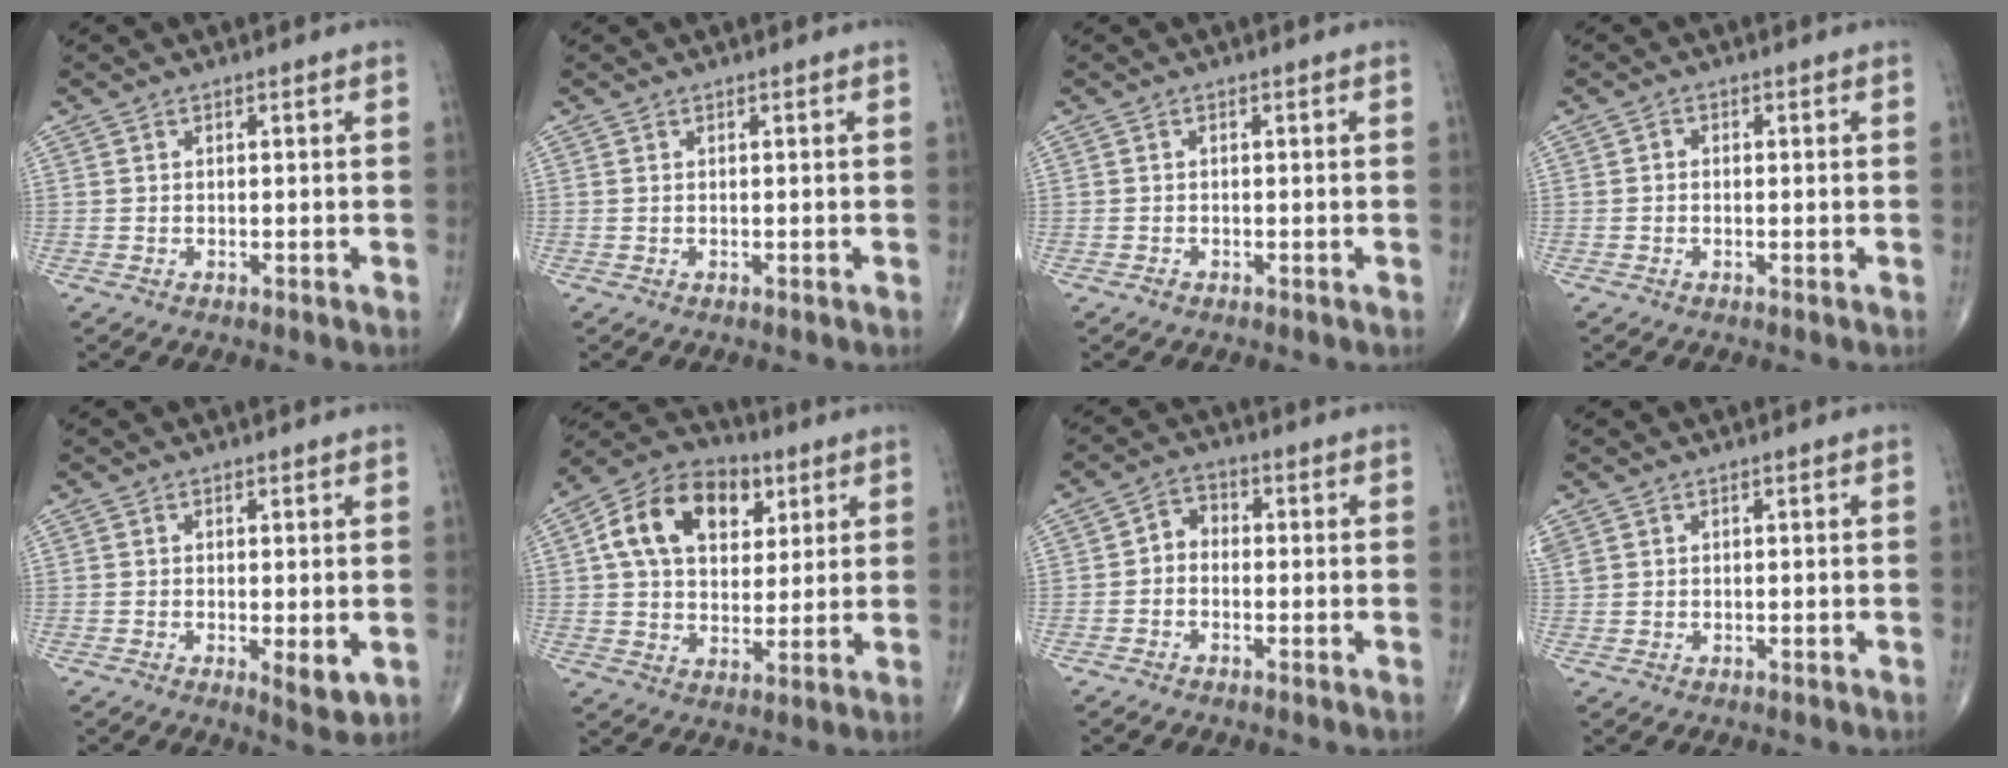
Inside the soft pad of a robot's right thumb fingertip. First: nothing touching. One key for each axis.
{"total": 0.0}
{"total": 0.6, "fx": -0.5, "fy": 0.4, "fz": 0.2, "tx": -0.002, "ty": 0.000, "tz": -0.012}
{"total": 1.0, "fx": -0.2, "fy": 0.8, "fz": 0.5, "tx": 0.003, "ty": 0.004, "tz": -0.008}
{"total": 4.0, "fx": -0.6, "fy": 1.4, "fz": 3.7, "tx": -0.055, "ty": -0.014, "tz": -0.007}
{"total": 16.7, "fx": 5.6, "fy": 11.3, "fz": 10.9, "tx": -0.161, "ty": 0.001, "tz": 0.090}
{"total": 3.7, "fx": -0.7, "fy": 2.9, "fz": 2.1, "tx": -0.015, "ty": 0.018, "tz": -0.028}
{"total": 2.0, "fx": 0.9, "fy": 1.5, "fz": 0.8, "tx": -0.021, "ty": 0.011, "tz": 0.024}